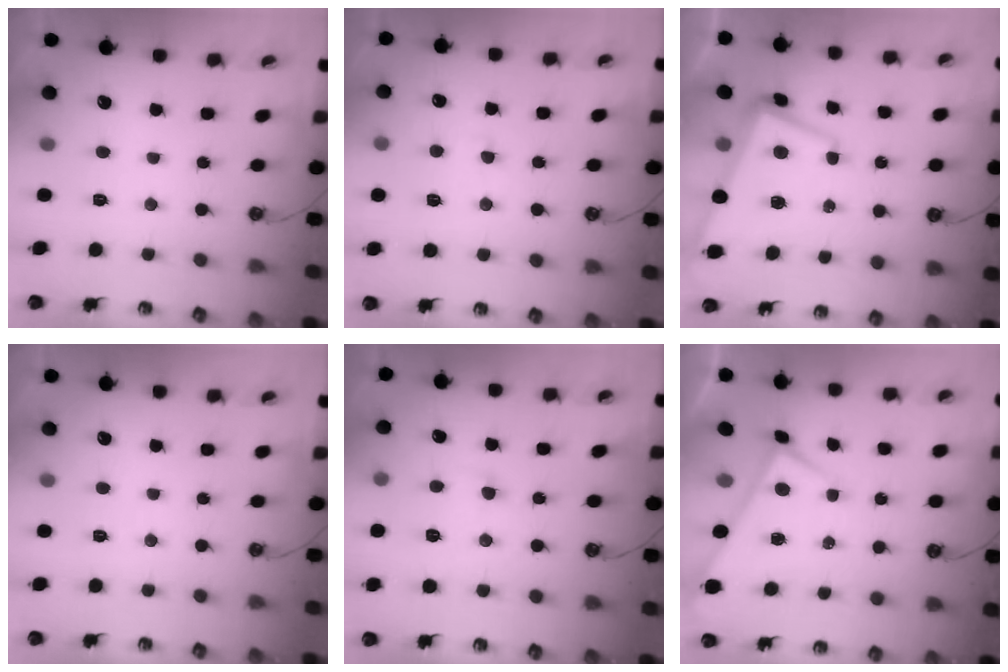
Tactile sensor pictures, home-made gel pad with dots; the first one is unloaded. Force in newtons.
{"total": 2.7, "press": 2.5, "slide": 1.1}
{"total": 1.2, "press": 0.0, "slide": 1.2}
{"total": 0.0}
{"total": 2.3, "press": 2.2, "slide": 0.8}
{"total": 0.0}